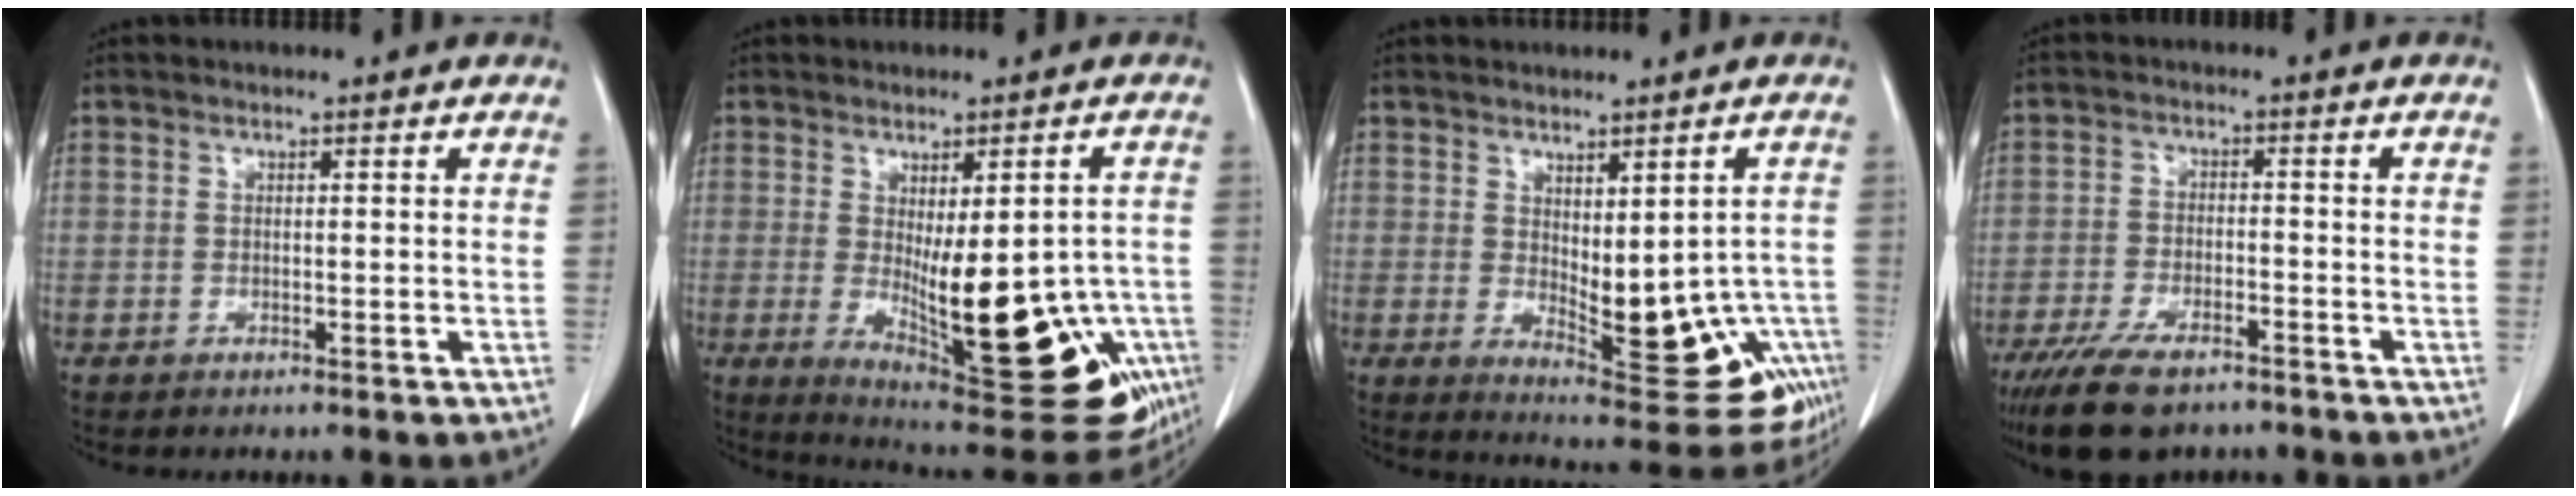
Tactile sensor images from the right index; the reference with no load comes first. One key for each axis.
{"total": 21.9, "fx": -6.3, "fy": 6.8, "fz": 19.8, "tx": -0.202, "ty": -0.019, "tz": -0.064}
{"total": 14.4, "fx": -3.9, "fy": 6.0, "fz": 12.5, "tx": -0.116, "ty": 0.000, "tz": -0.034}
{"total": 10.6, "fx": -7.9, "fy": 3.6, "fz": 6.1, "tx": -0.108, "ty": -0.017, "tz": -0.133}